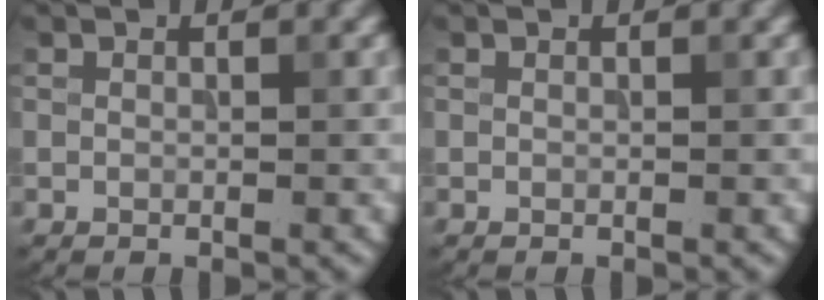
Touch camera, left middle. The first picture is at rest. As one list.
[{"total": 0.0}]